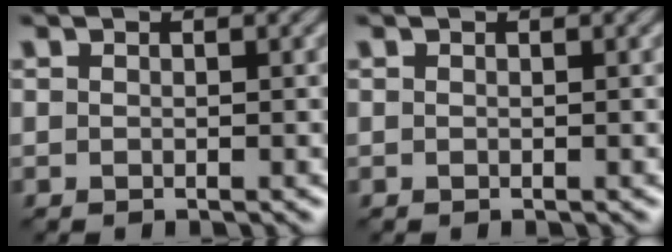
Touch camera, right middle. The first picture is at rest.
{"total": 0.0}